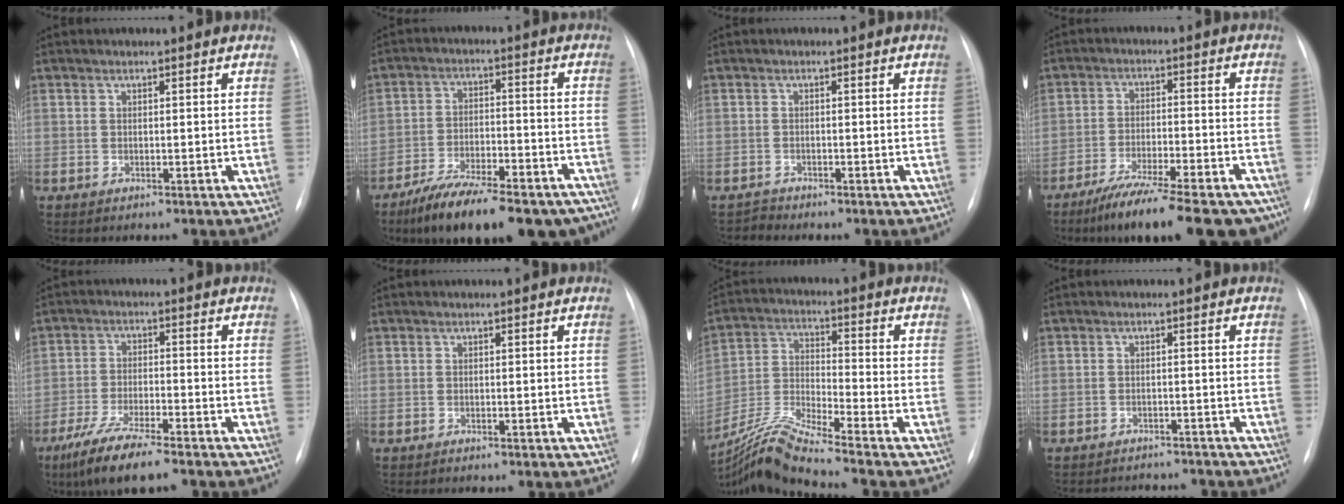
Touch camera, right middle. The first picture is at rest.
{"total": 21.2, "force": [-17.0, 6.2, 11.0], "torque": [-0.131, 0.010, -0.250]}
{"total": 1.1, "force": [-1.0, 0.0, -0.6], "torque": [0.014, -0.007, -0.018]}
{"total": 18.5, "force": [-14.8, 3.5, 10.6], "torque": [-0.119, -0.006, -0.220]}
{"total": 9.2, "force": [-6.8, 0.9, 6.1], "torque": [-0.122, -0.026, -0.123]}
{"total": 0.0}
{"total": 11.7, "force": [-10.6, -2.5, 4.3], "torque": [-0.096, -0.006, -0.202]}
{"total": 7.1, "force": [-6.8, 1.6, 1.1], "torque": [-0.013, 0.005, -0.081]}